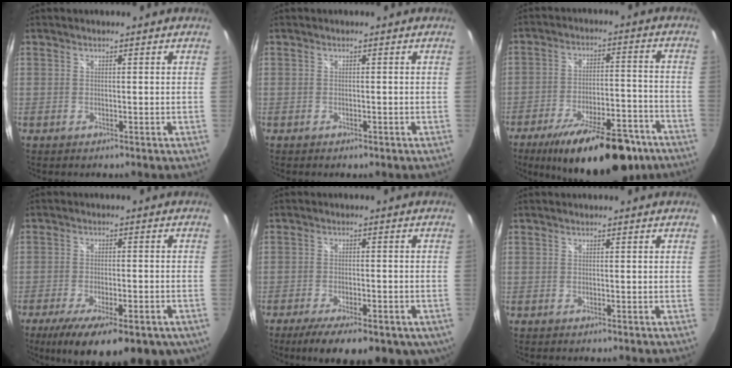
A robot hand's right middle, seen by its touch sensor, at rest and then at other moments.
{"total": 0.9, "force": [-0.7, 0.5, 0.4], "torque": [-0.008, -0.004, -0.012]}
{"total": 22.2, "force": [-16.1, 7.5, 13.3], "torque": [-0.215, -0.020, -0.225]}
{"total": 18.7, "force": [-11.5, 6.9, 13.1], "torque": [-0.230, -0.053, -0.156]}
{"total": 15.4, "force": [-9.7, 6.0, 10.4], "torque": [-0.181, -0.042, -0.128]}
{"total": 0.0}